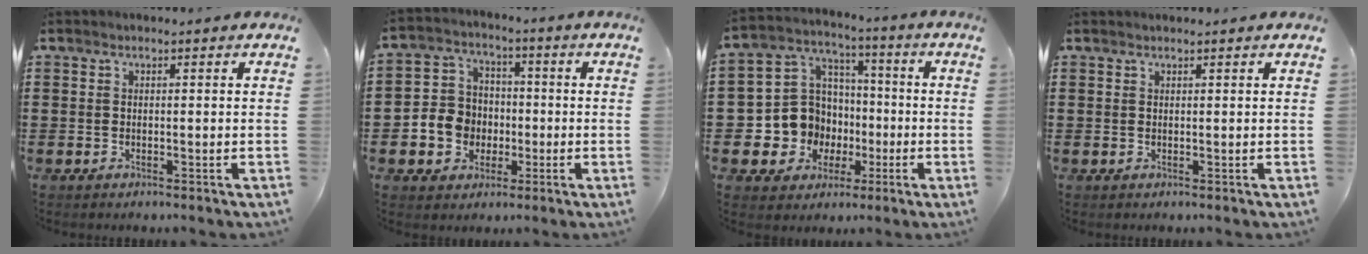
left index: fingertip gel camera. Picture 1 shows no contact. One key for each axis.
{"total": 6.6, "fx": -1.3, "fy": 6.2, "fz": 1.7, "tx": -0.058, "ty": 0.020, "tz": -0.022}
{"total": 9.7, "fx": -1.3, "fy": 9.4, "fz": 2.1, "tx": -0.098, "ty": -0.001, "tz": -0.018}
{"total": 0.5, "fx": 0.5, "fy": -0.1, "fz": 0.1, "tx": -0.003, "ty": -0.001, "tz": 0.011}